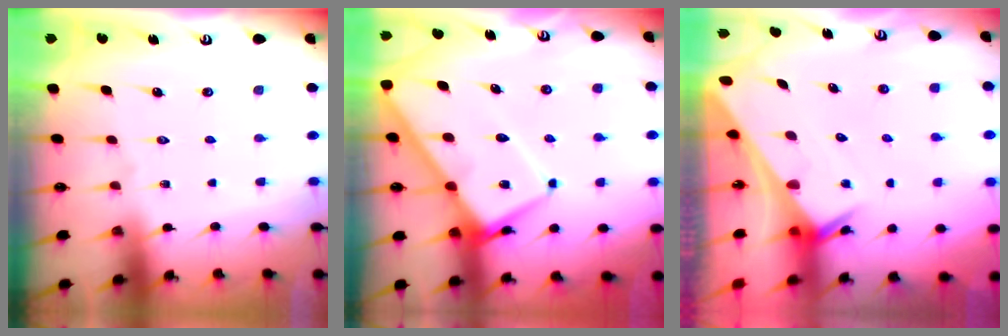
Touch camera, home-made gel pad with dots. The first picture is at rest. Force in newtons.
{"total": 11.1, "press": 11.0, "slide": 1.2}
{"total": 2.4, "press": 2.4, "slide": 0.1}